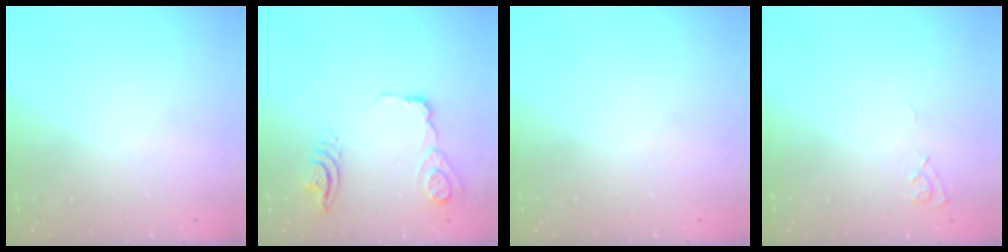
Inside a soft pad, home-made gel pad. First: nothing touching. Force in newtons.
{"total": 21.3, "press": 16.2, "slide": 13.8}
{"total": 0.0}
{"total": 6.8, "press": 6.8, "slide": 0.6}